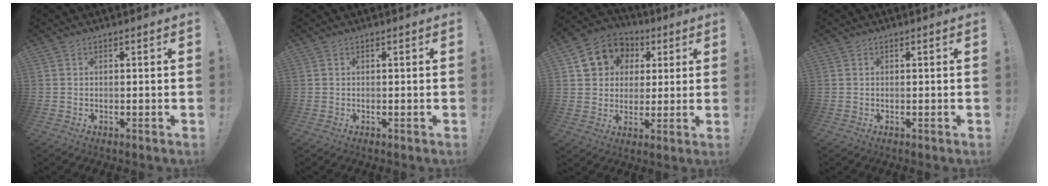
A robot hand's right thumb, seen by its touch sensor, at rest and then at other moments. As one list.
[{"total": 0.0}, {"total": 12.3, "force": [4.5, 10.5, 4.4], "torque": [-0.058, -0.017, 0.092]}, {"total": 0.0}]